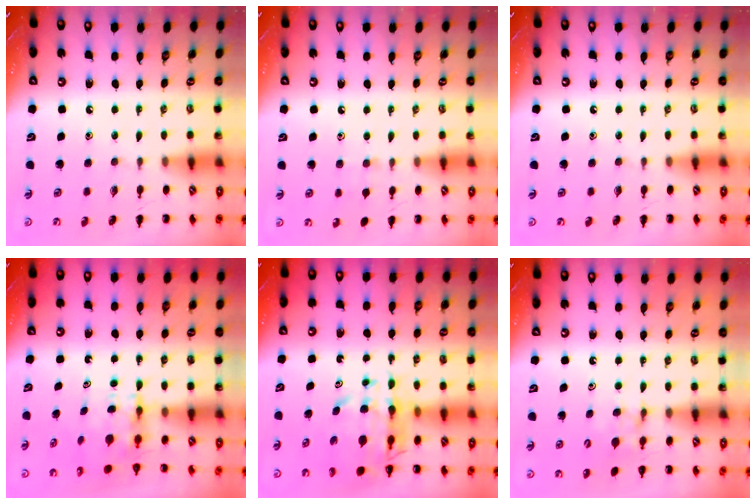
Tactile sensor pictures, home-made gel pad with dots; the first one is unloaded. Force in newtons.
{"total": 5.3, "press": 4.9, "slide": 2.0}
{"total": 0.0}
{"total": 4.1, "press": 4.1, "slide": 0.5}
{"total": 8.9, "press": 8.3, "slide": 3.3}
{"total": 5.1, "press": 4.8, "slide": 1.6}